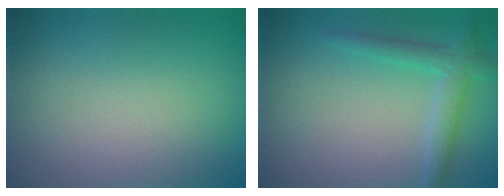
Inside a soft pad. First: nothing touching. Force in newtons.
{"total": 2.6, "press": 2.6, "slide": 0.1}